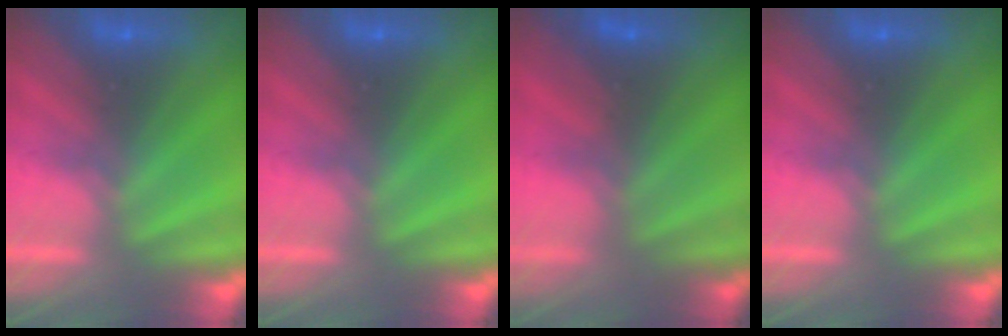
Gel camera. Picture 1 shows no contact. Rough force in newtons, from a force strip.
{"total": 0.0}
{"total": 3.9}
{"total": 0.0}